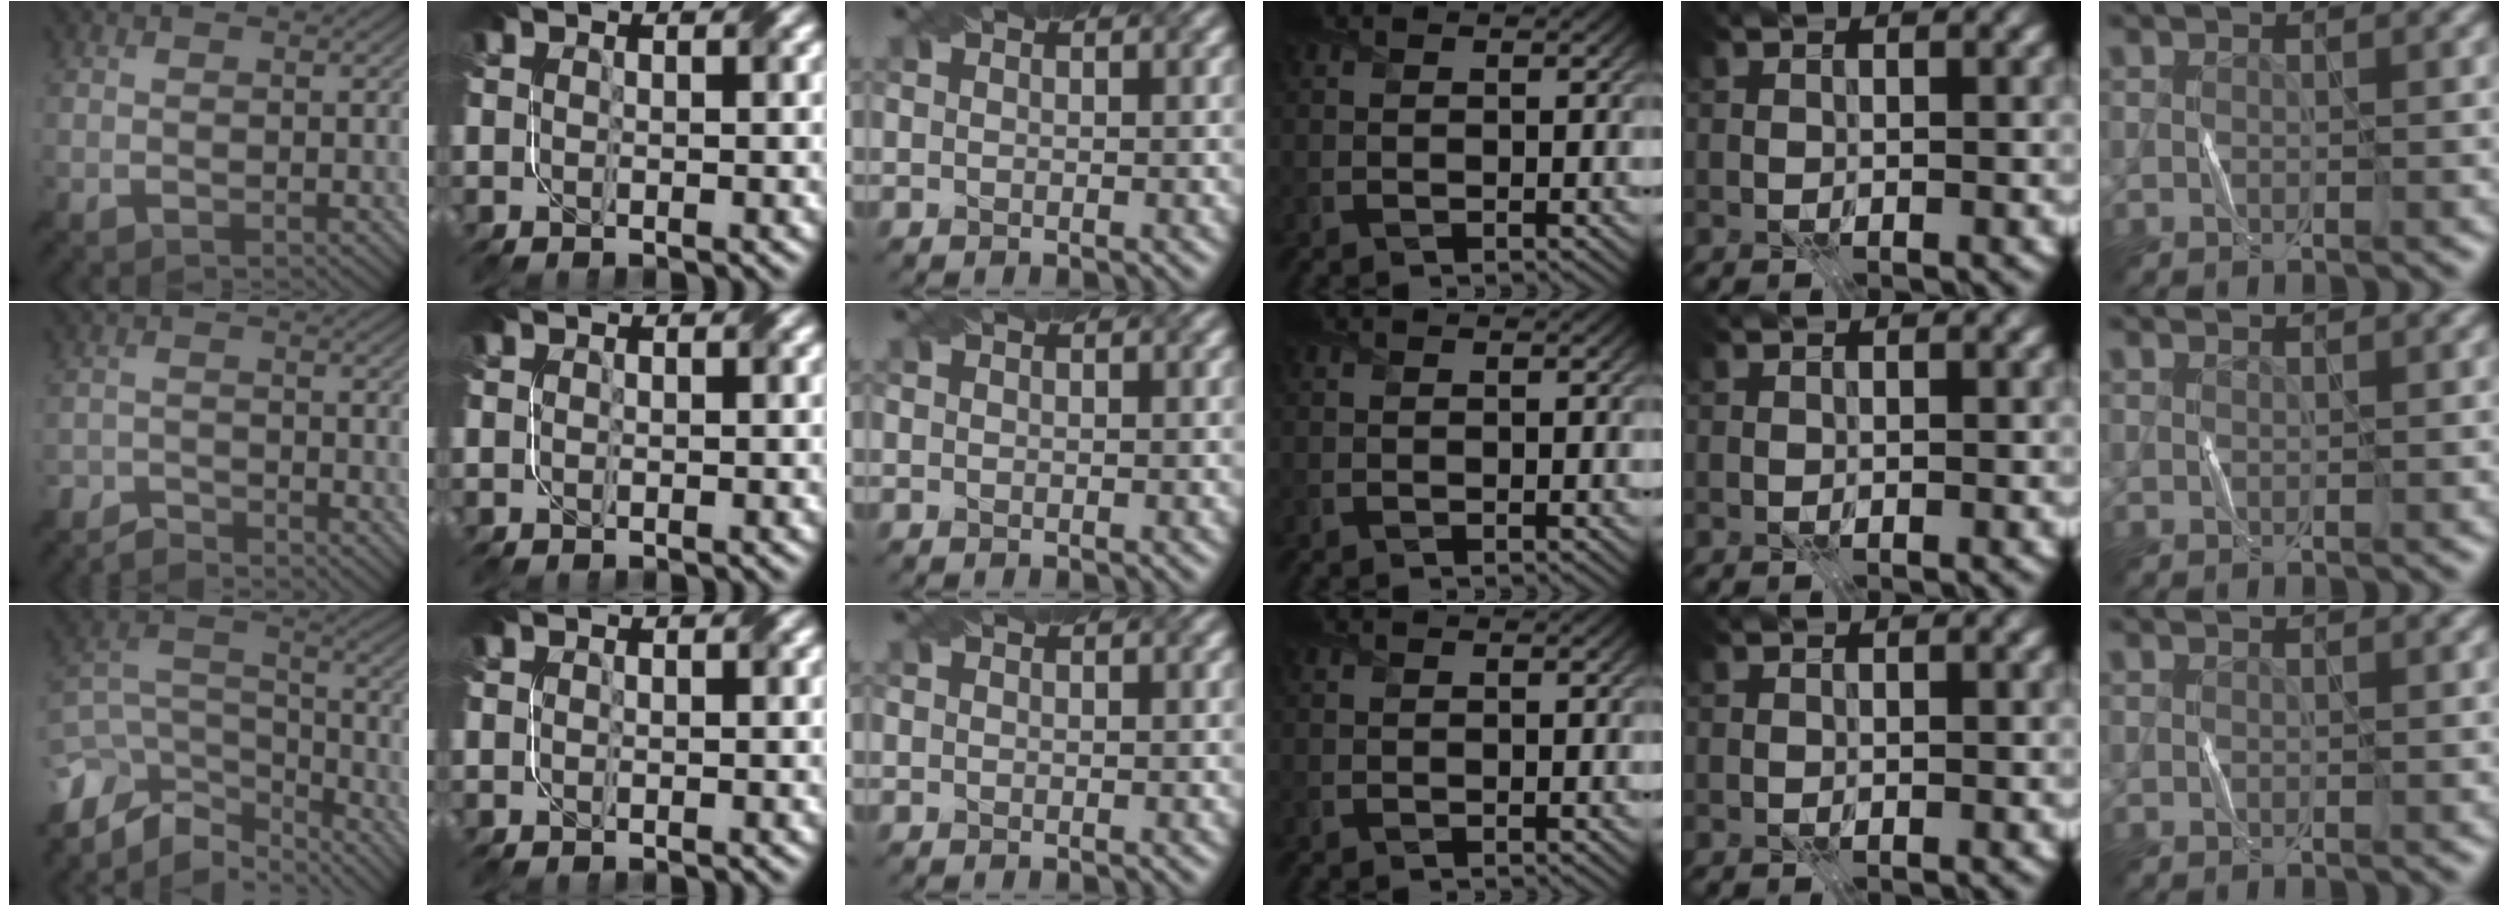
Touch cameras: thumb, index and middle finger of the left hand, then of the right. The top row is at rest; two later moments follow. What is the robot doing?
{"motion": "fold", "object": "coffee filter"}